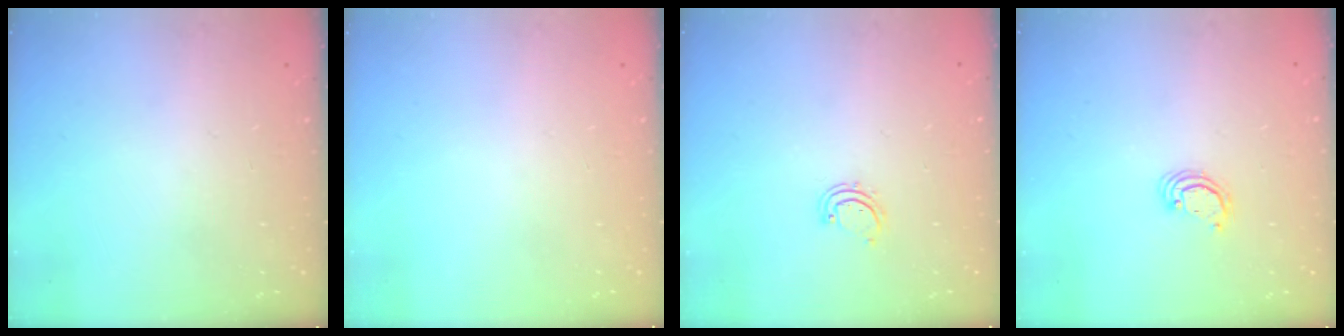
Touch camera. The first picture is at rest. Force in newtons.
{"total": 0.0}
{"total": 2.9, "press": 2.9, "slide": 0.3}
{"total": 2.4, "press": 2.4, "slide": 0.3}